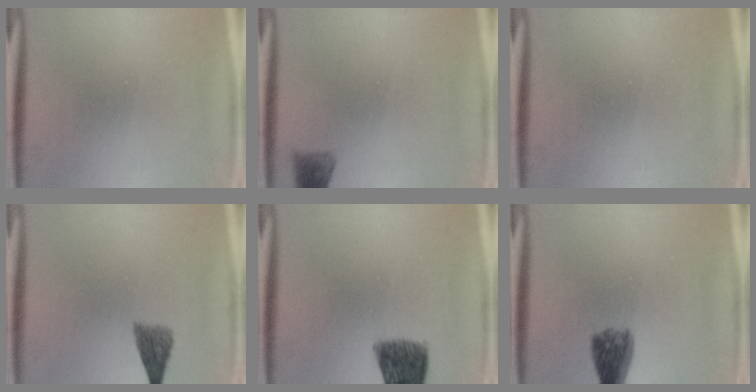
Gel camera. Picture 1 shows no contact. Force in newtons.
{"total": 2.0}
{"total": 0.0}
{"total": 2.9}
{"total": 8.1}
{"total": 4.6}